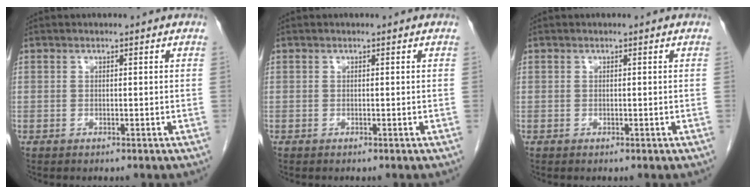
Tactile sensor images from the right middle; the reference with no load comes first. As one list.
[{"total": 0.0}, {"total": 0.0}]